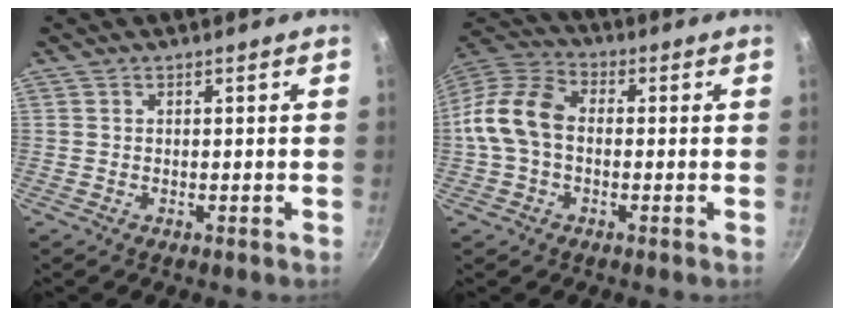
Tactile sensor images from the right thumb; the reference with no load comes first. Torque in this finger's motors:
{"motor_torque": [-0.14, 0.68, 0.63, -0.65, 0.13]}